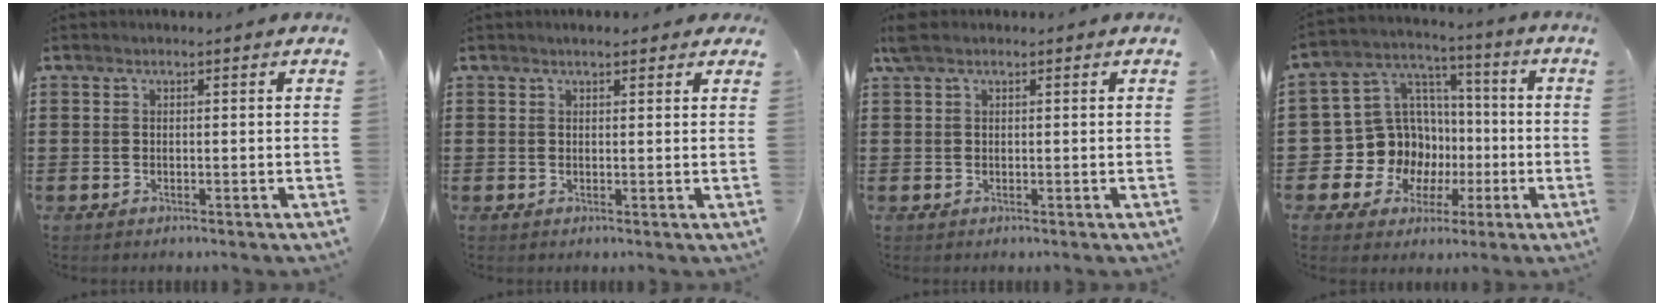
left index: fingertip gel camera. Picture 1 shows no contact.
{"total": 1.5, "force": [1.3, 0.5, 0.6], "torque": [-0.015, 0.006, 0.023]}
{"total": 1.7, "force": [1.1, 0.7, 1.1], "torque": [-0.024, 0.003, 0.021]}
{"total": 11.2, "force": [-1.4, 10.8, 2.5], "torque": [-0.099, -0.005, -0.014]}